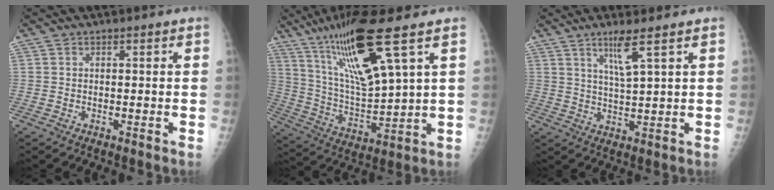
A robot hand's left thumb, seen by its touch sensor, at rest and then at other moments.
{"total": 18.2, "force": [10.1, 2.5, 14.9], "torque": [-0.279, -0.045, 0.197]}
{"total": 5.7, "force": [3.3, -0.2, 4.6], "torque": [-0.094, -0.027, 0.068]}